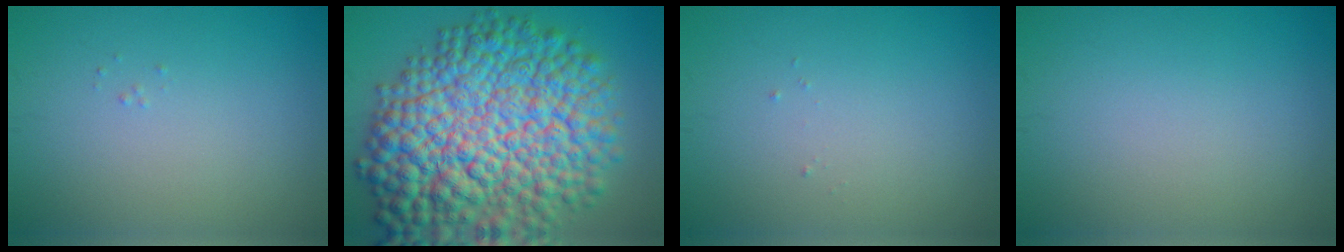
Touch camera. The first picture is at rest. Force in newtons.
{"total": 17.0, "press": 17.0, "slide": 0.3}
{"total": 0.0}
{"total": 0.0}